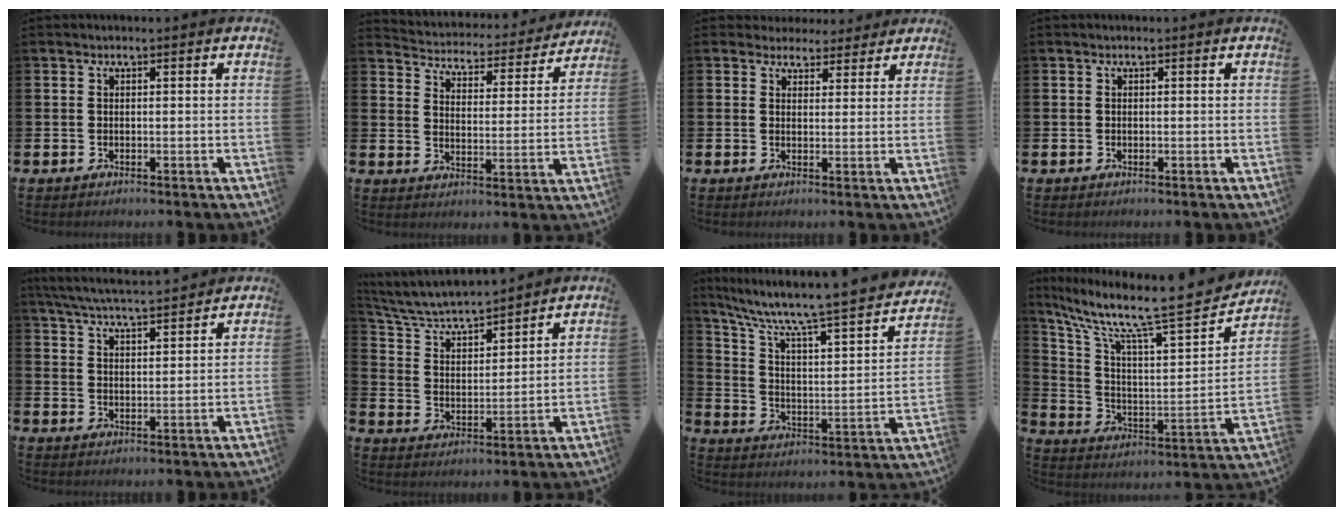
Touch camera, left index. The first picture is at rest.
{"total": 4.2, "force": [4.0, 1.2, 0.5], "torque": [-0.037, -0.036, 0.063]}
{"total": 3.5, "force": [3.0, 1.8, -0.1], "torque": [-0.001, -0.014, 0.051]}
{"total": 0.0}
{"total": 6.0, "force": [5.9, 0.2, 1.5], "torque": [-0.052, -0.029, 0.106]}
{"total": 5.9, "force": [5.6, 1.1, 1.7], "torque": [-0.064, -0.043, 0.093]}
{"total": 7.8, "force": [6.5, 1.0, 4.1], "torque": [-0.104, -0.057, 0.100]}
{"total": 9.9, "force": [8.5, 1.7, 4.8], "torque": [-0.115, -0.072, 0.128]}